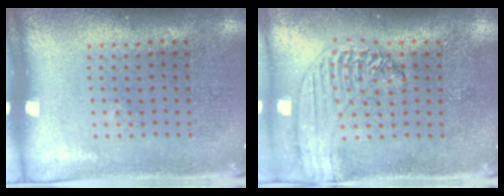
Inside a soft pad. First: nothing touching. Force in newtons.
{"total": 1.3, "press": 1.2, "slide": 0.2}